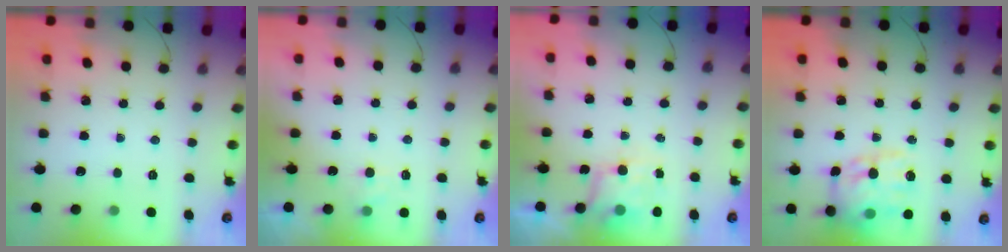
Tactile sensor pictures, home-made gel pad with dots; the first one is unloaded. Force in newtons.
{"total": 2.0, "press": 1.6, "slide": 1.2}
{"total": 5.7, "press": 5.6, "slide": 0.8}
{"total": 16.4, "press": 16.1, "slide": 2.7}